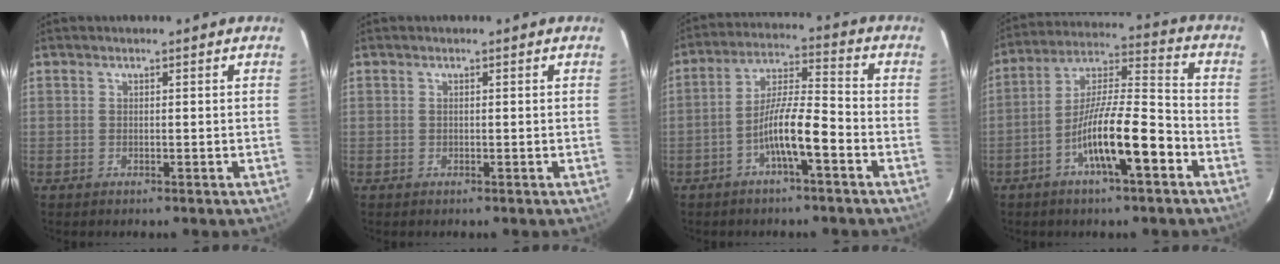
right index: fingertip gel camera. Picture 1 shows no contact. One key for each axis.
{"total": 0.0}
{"total": 8.8, "fx": -3.8, "fy": 1.0, "fz": 7.9, "tx": -0.149, "ty": 0.017, "tz": -0.067}
{"total": 13.4, "fx": -5.7, "fy": 1.8, "fz": 11.9, "tx": -0.217, "ty": 0.008, "tz": -0.100}